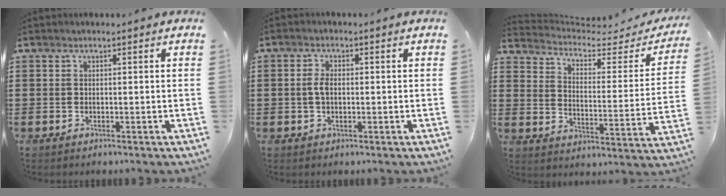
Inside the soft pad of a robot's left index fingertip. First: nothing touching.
{"total": 2.6, "force": [0.1, 1.3, 2.2], "torque": [-0.054, 0.003, -0.003]}
{"total": 3.9, "force": [3.3, 1.3, 1.5], "torque": [-0.052, -0.023, 0.050]}